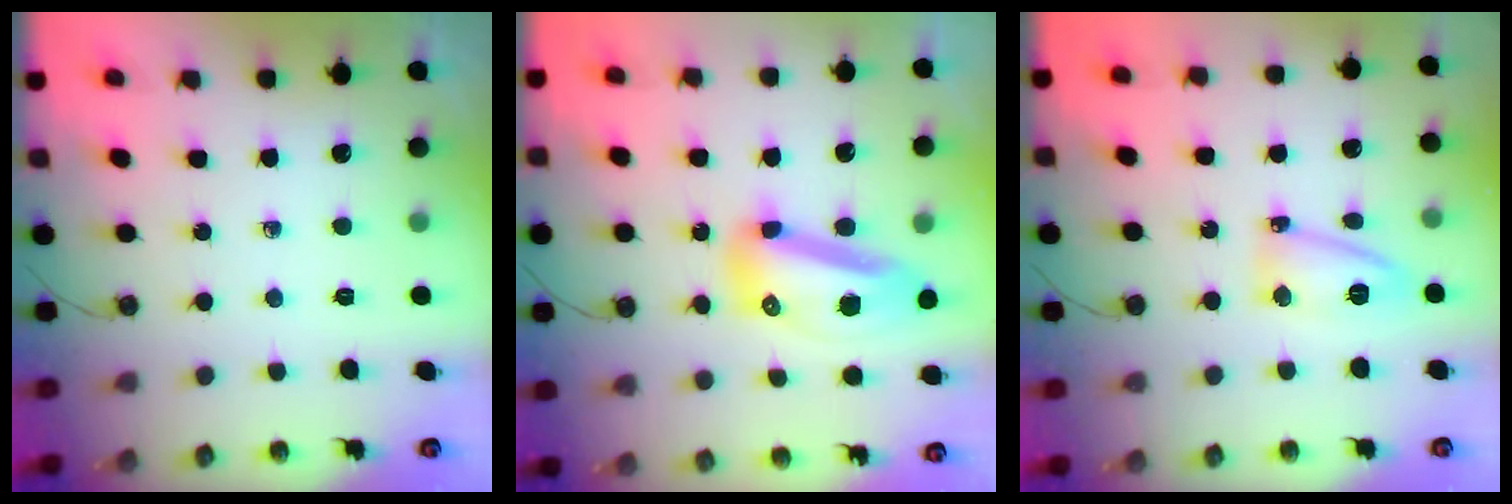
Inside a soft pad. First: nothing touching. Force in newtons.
{"total": 14.7, "press": 14.6, "slide": 1.8}
{"total": 8.1, "press": 8.1, "slide": 0.6}